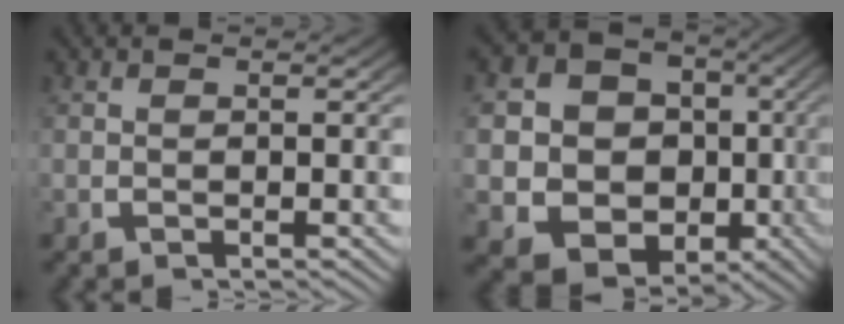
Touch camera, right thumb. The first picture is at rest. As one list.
[{"total": 17.2, "force": [-2.5, 14.7, 8.6], "torque": [-0.207, -0.086, -0.023]}]